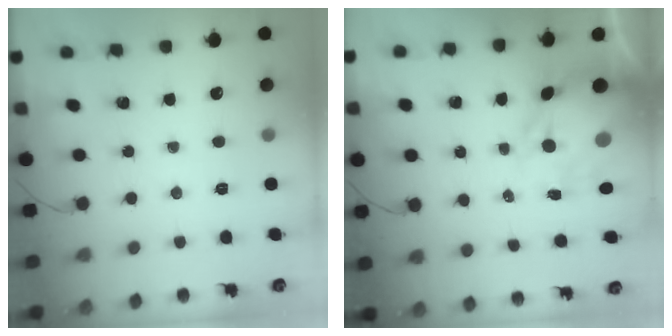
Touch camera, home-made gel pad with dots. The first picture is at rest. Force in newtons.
{"total": 12.6, "press": 12.2, "slide": 3.1}